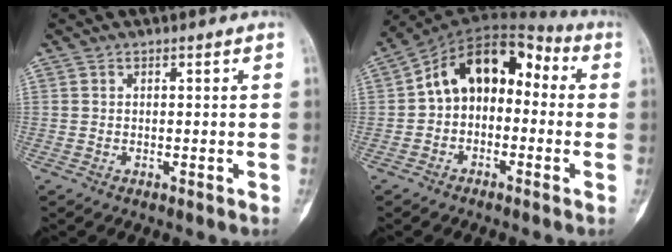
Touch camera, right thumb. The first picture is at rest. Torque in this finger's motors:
{"motor_torque": [0.20, 0.26, 0.84, -0.59, 0.29]}